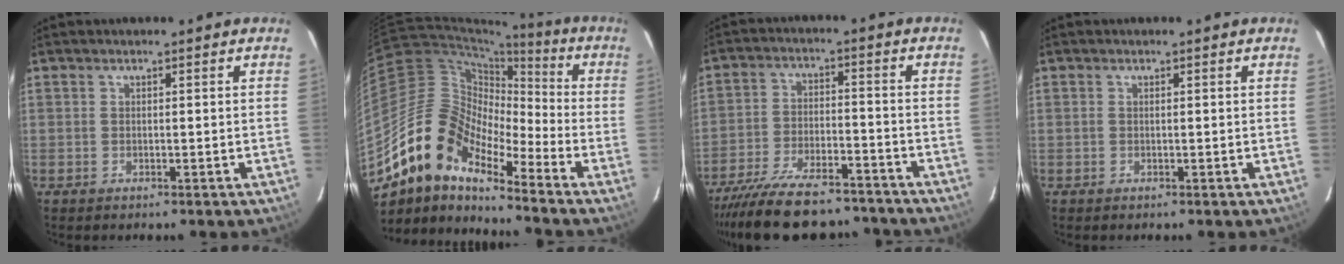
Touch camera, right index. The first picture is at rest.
{"total": 15.4, "force": [-11.4, 6.1, 8.5], "torque": [-0.139, 0.003, -0.232]}
{"total": 19.9, "force": [-17.0, 6.3, 8.2], "torque": [-0.172, -0.010, -0.251]}
{"total": 0.0}